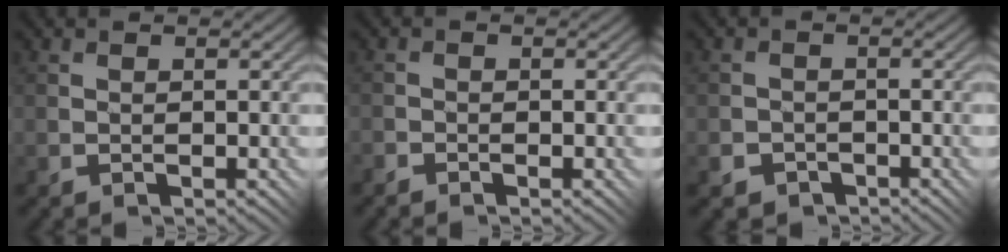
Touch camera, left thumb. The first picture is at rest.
{"total": 1.1, "force": [-1.0, 0.5, -0.1], "torque": [0.005, 0.002, -0.025]}
{"total": 2.3, "force": [-1.5, 1.7, 0.2], "torque": [-0.001, 0.003, -0.030]}